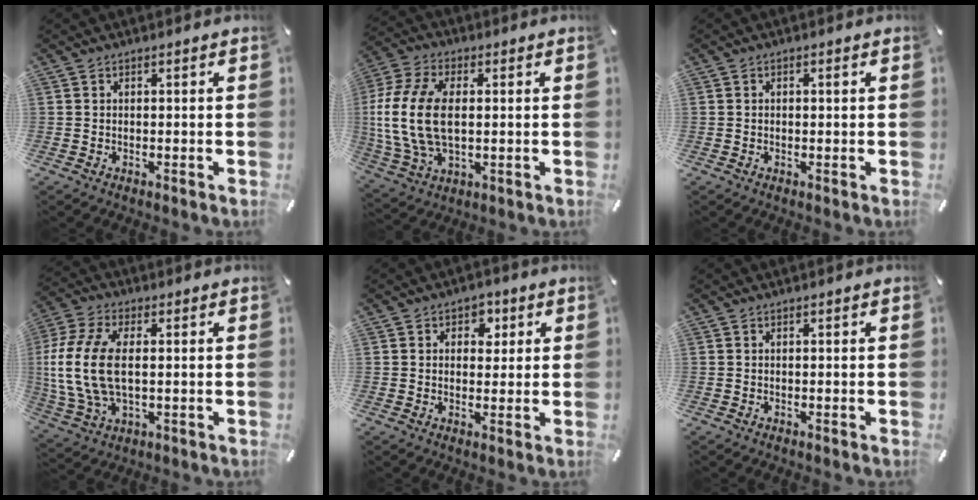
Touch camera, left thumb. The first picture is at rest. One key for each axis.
{"total": 14.8, "fx": 0.9, "fy": 9.2, "fz": 11.5, "tx": -0.265, "ty": 0.003, "tz": 0.016}
{"total": 0.6, "fx": 0.1, "fy": 0.3, "fz": 0.5, "tx": -0.009, "ty": 0.002, "tz": 0.000}
{"total": 14.4, "fx": 1.0, "fy": 7.8, "fz": 12.0, "tx": -0.275, "ty": -0.009, "tz": 0.016}
{"total": 4.2, "fx": 1.4, "fy": 3.5, "fz": 1.9, "tx": -0.005, "ty": -0.007, "tz": 0.013}
{"total": 0.0}